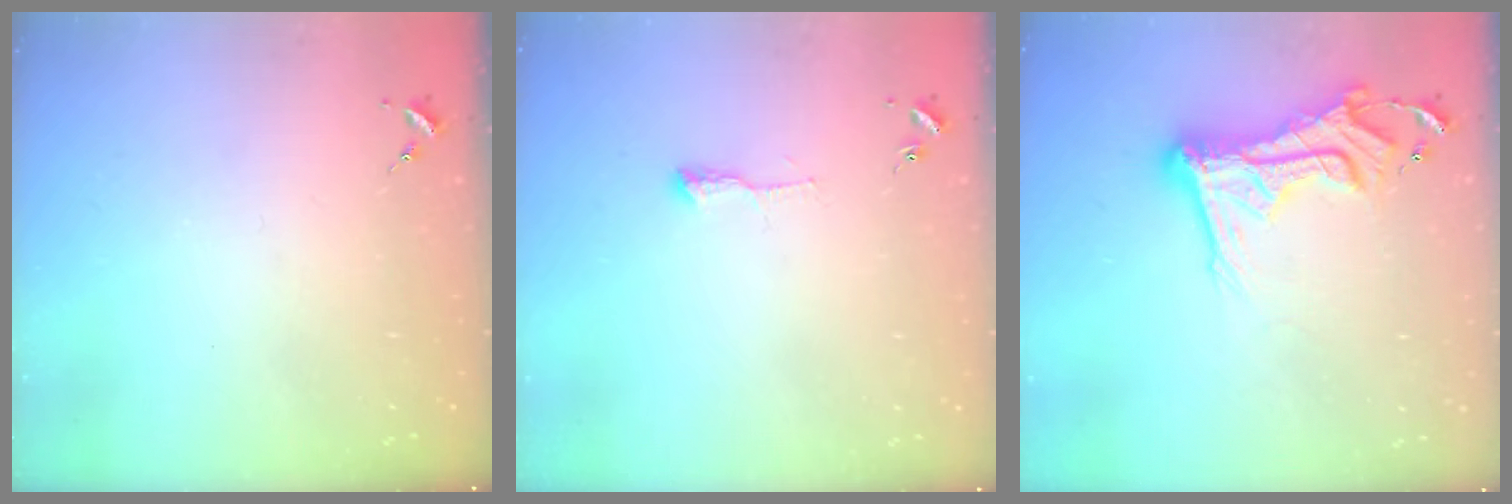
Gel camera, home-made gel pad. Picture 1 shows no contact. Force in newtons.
{"total": 4.5, "press": 4.4, "slide": 0.7}
{"total": 16.2, "press": 16.1, "slide": 1.6}